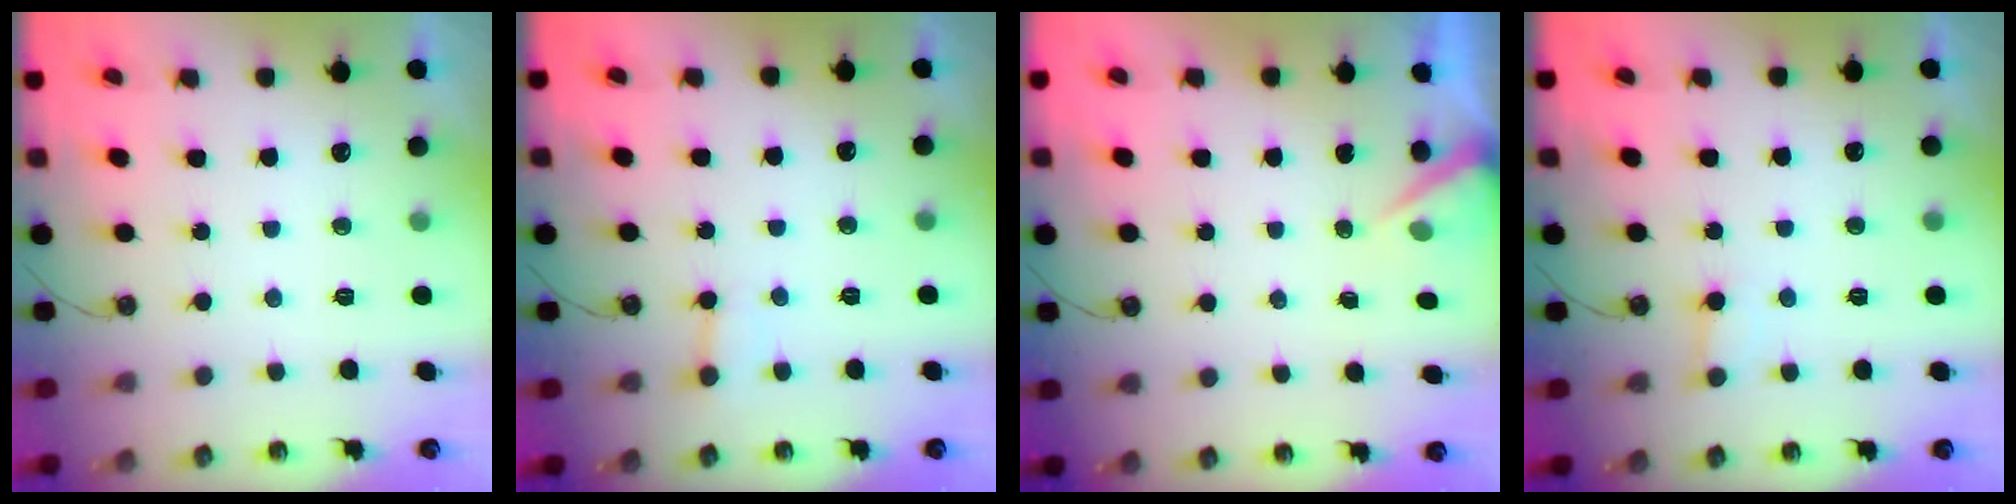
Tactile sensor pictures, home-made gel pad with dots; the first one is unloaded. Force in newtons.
{"total": 3.7, "press": 3.7, "slide": 0.3}
{"total": 3.5, "press": 3.5, "slide": 0.2}
{"total": 4.6, "press": 4.6, "slide": 0.4}